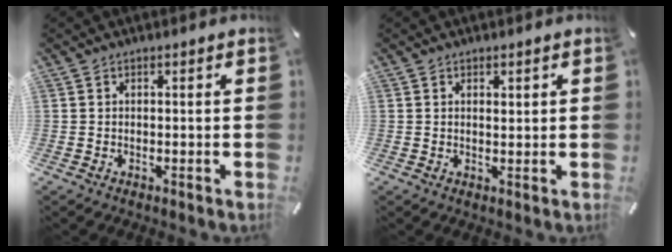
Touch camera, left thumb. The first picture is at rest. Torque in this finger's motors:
{"motor_torque": [-0.20, -0.62, -0.08, 0.03, 0.07]}